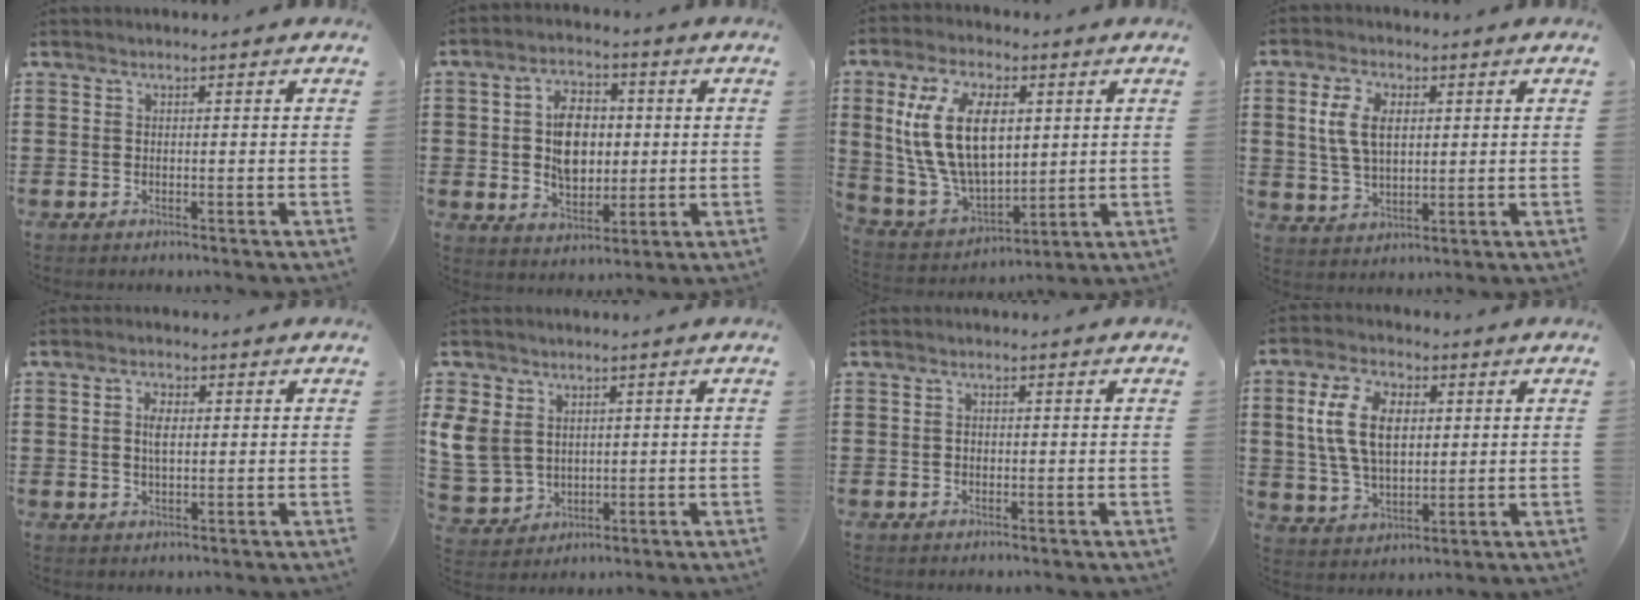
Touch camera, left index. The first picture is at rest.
{"total": 8.0, "force": [0.5, 5.2, 6.1], "torque": [-0.114, 0.005, 0.001]}
{"total": 14.3, "force": [3.8, 8.0, 11.2], "torque": [-0.260, 0.013, 0.069]}
{"total": 6.7, "force": [1.6, 4.1, 5.1], "torque": [-0.124, 0.010, 0.023]}
{"total": 3.0, "force": [0.6, 1.5, 2.5], "torque": [-0.054, 0.009, 0.008]}
{"total": 6.4, "force": [1.5, 5.7, 2.5], "torque": [-0.095, 0.009, 0.025]}
{"total": 0.7, "force": [-0.1, 0.5, 0.4], "torque": [-0.010, 0.001, -0.001]}
{"total": 9.8, "force": [2.3, 5.8, 7.5], "torque": [-0.184, 0.009, 0.034]}